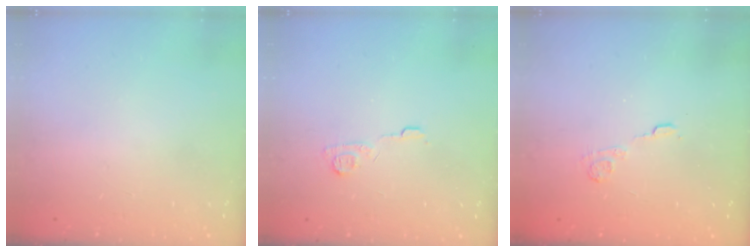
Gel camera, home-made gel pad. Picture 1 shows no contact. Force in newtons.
{"total": 6.2, "press": 6.2, "slide": 0.7}
{"total": 2.7, "press": 2.3, "slide": 1.4}